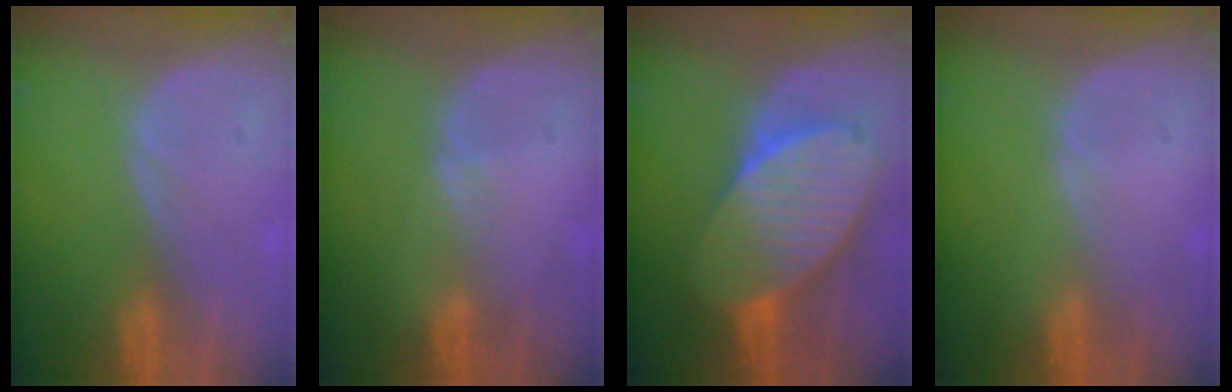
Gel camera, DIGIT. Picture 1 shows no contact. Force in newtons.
{"total": 0.8, "press": 0.8, "slide": 0.2}
{"total": 10.3, "press": 10.3, "slide": 0.7}
{"total": 0.0}